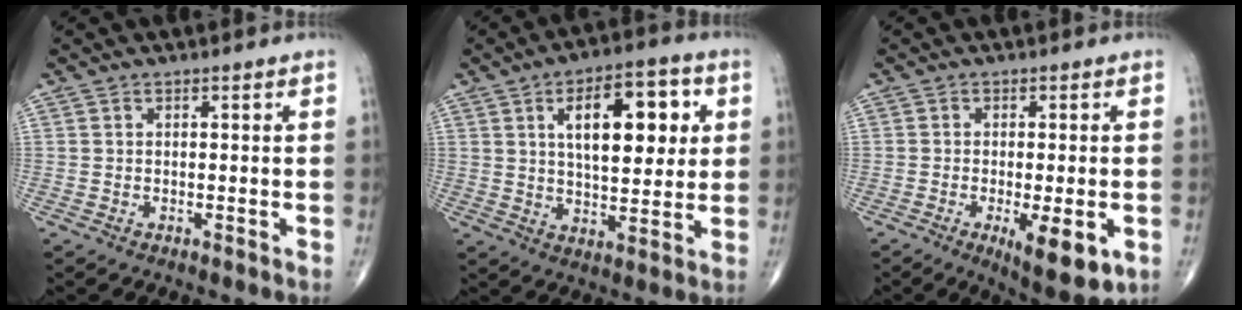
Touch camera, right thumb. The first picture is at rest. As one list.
[{"total": 15.6, "force": [4.4, 7.2, 13.0], "torque": [-0.162, -0.005, 0.068]}, {"total": 9.6, "force": [-3.1, 3.0, 8.5], "torque": [-0.119, -0.017, -0.041]}]